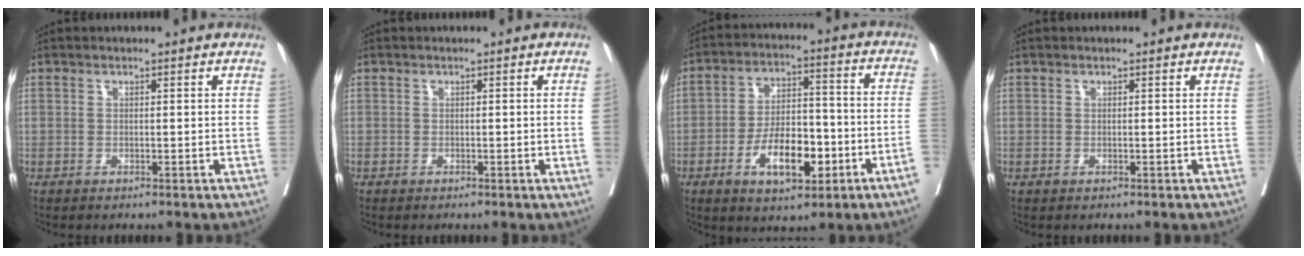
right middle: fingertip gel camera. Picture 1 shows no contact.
{"total": 1.3, "force": [-0.2, -0.6, 1.2], "torque": [-0.013, -0.001, -0.001]}
{"total": 11.8, "force": [-4.8, 3.1, 10.3], "torque": [-0.169, 0.015, -0.077]}
{"total": 0.0}